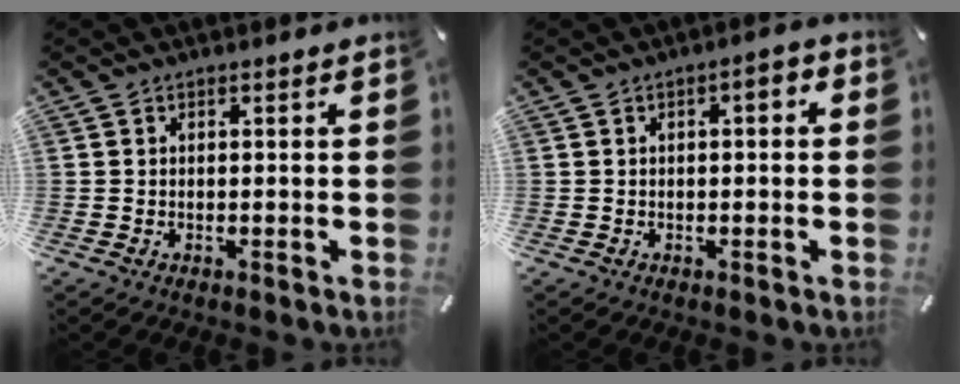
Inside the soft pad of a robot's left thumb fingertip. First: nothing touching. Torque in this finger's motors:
{"motor_torque": [-0.02, 0.00, 0.11, 0.15, 0.02]}